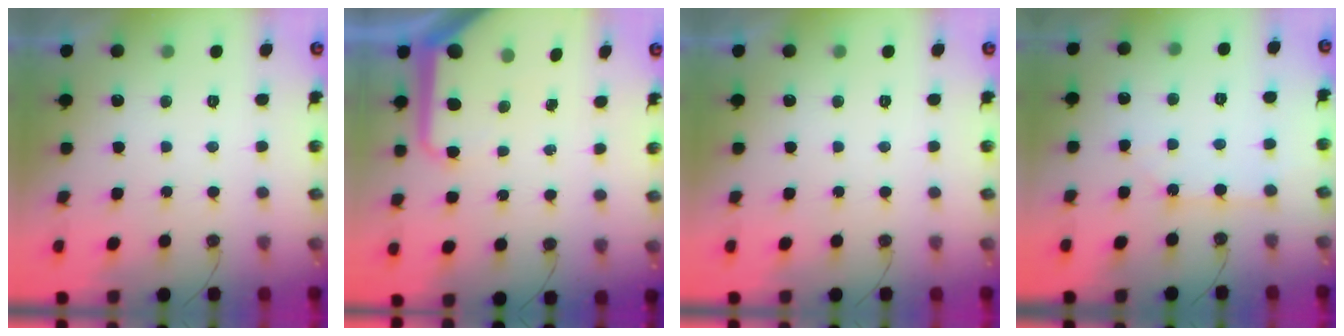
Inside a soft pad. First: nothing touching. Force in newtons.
{"total": 11.9, "press": 11.9, "slide": 1.4}
{"total": 0.0}
{"total": 1.9, "press": 1.9, "slide": 0.0}